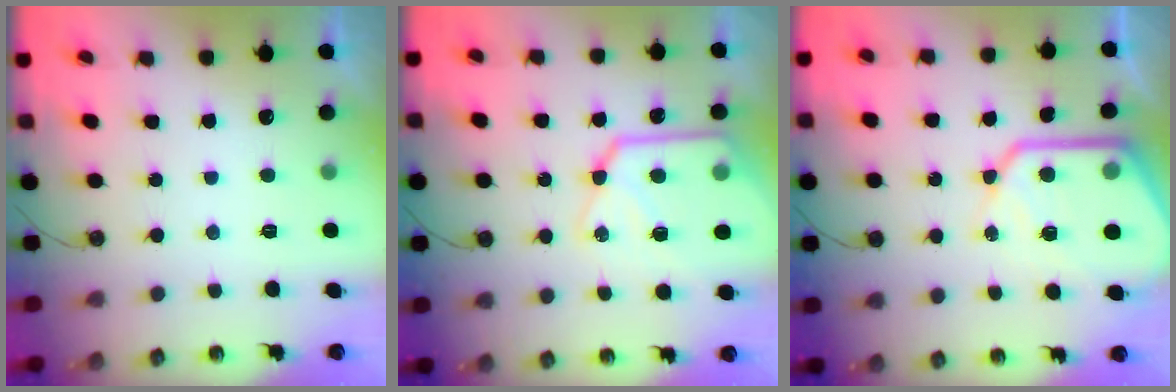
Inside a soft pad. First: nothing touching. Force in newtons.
{"total": 18.1, "press": 18.0, "slide": 1.7}
{"total": 17.0, "press": 16.9, "slide": 1.5}